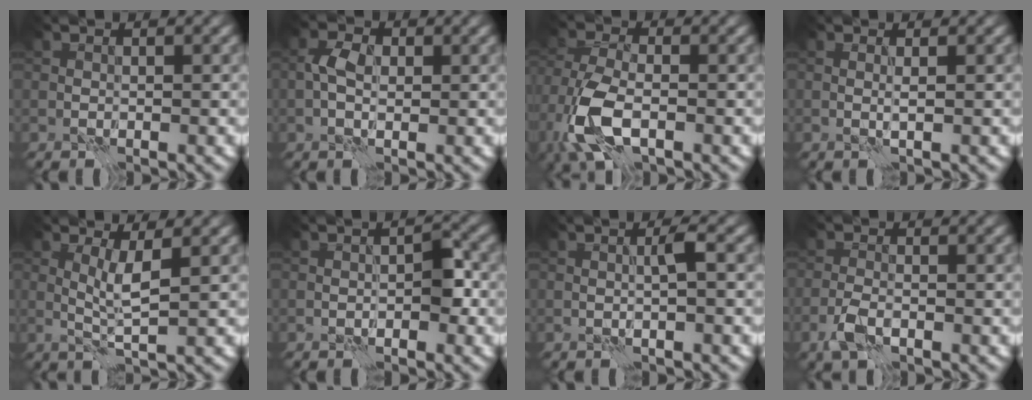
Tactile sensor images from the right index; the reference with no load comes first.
{"total": 2.2, "force": [0.2, 1.4, 1.7], "torque": [-0.035, 0.009, -0.004]}
{"total": 7.0, "force": [-2.9, 3.6, 5.3], "torque": [-0.132, -0.012, -0.064]}
{"total": 0.7, "force": [0.2, -0.5, 0.4], "torque": [-0.006, 0.004, 0.000]}
{"total": 2.4, "force": [1.1, -0.6, 2.0], "torque": [-0.041, -0.002, 0.025]}
{"total": 1.8, "force": [-0.2, 0.6, 1.7], "torque": [-0.018, 0.007, -0.002]}
{"total": 1.5, "force": [0.7, -0.8, 1.1], "torque": [-0.017, 0.006, 0.011]}
{"total": 2.3, "force": [-1.5, 0.7, 1.6], "torque": [-0.038, -0.001, -0.035]}